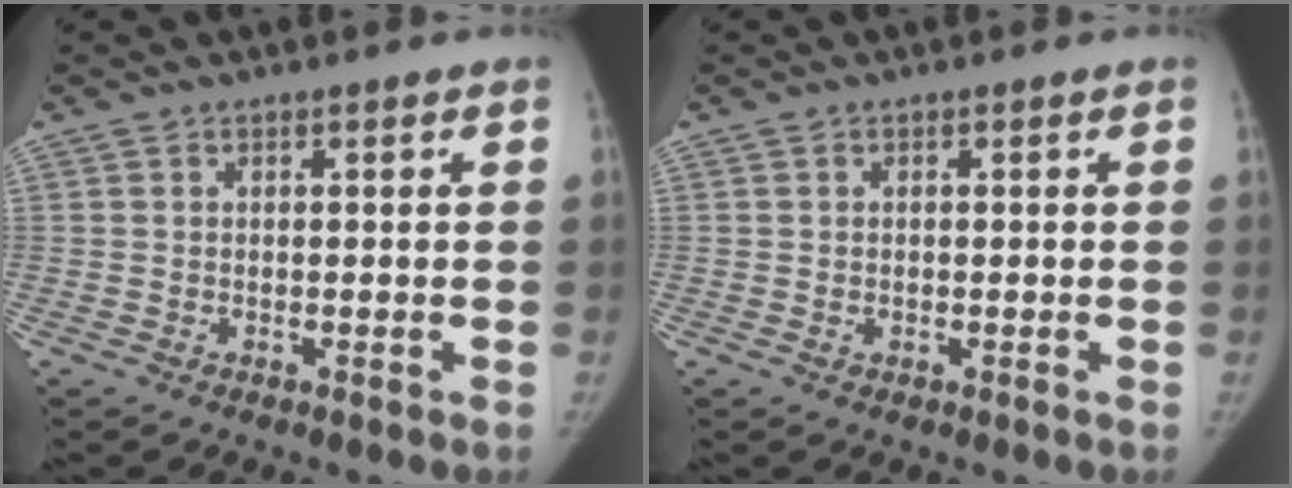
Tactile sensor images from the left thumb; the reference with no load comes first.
{"total": 0.7, "force": [-0.1, 0.6, 0.4], "torque": [-0.005, 0.000, 0.000]}